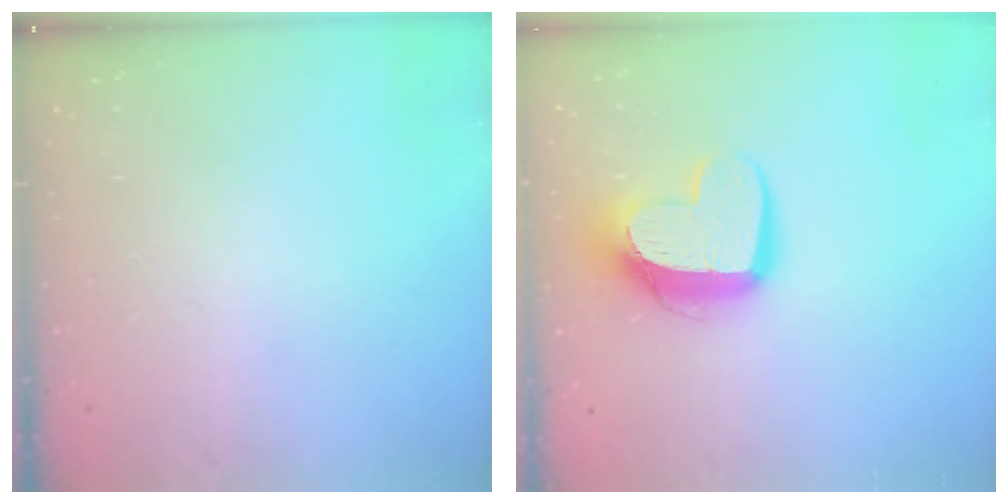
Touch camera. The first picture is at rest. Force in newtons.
{"total": 12.2, "press": 12.1, "slide": 0.8}